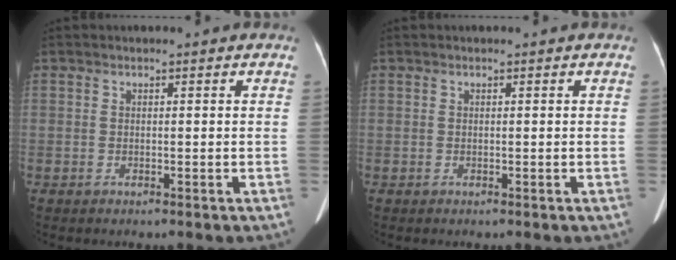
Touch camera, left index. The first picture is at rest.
{"total": 0.0}